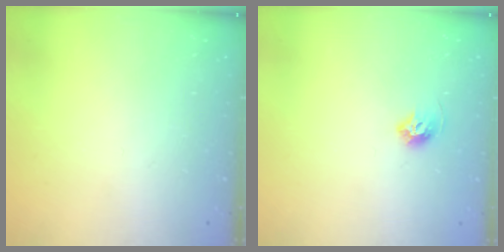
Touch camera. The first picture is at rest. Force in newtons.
{"total": 6.9, "press": 6.8, "slide": 0.9}